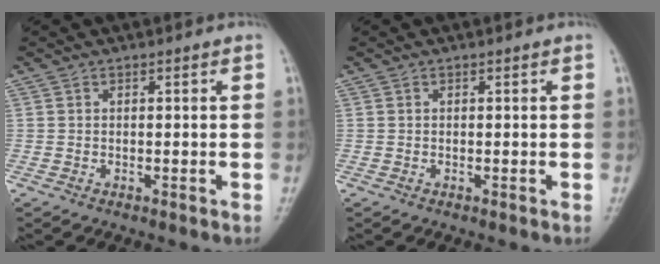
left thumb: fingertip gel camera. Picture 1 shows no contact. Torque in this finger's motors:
{"motor_torque": [0.00, 0.00, 0.00, 0.00, 0.00]}